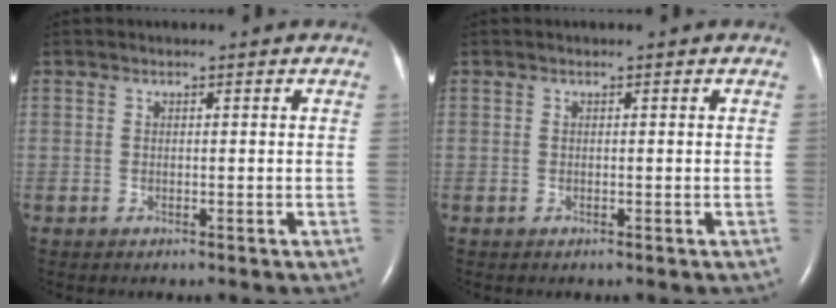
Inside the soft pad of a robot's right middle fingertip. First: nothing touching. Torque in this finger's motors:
{"motor_torque": [0.19, -0.05, 0.14, 0.03]}